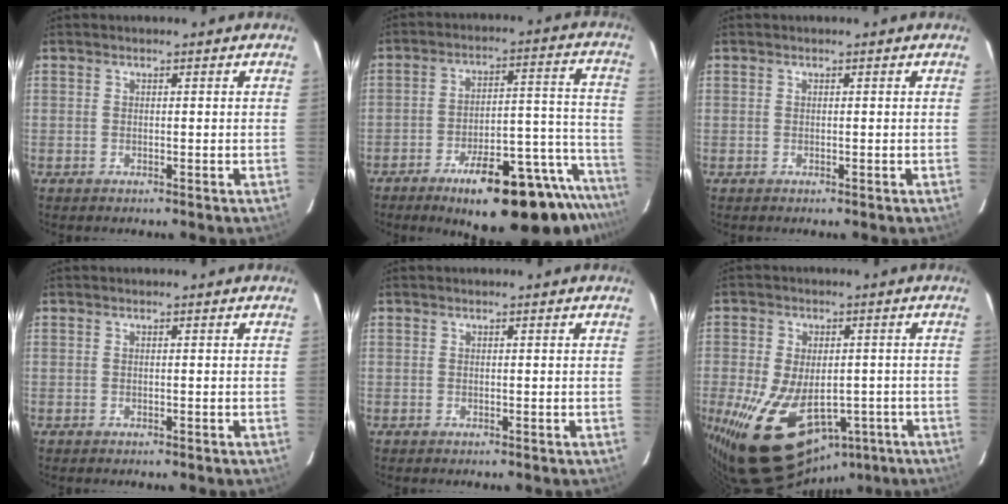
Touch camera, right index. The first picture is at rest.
{"total": 23.3, "force": [-18.2, 5.0, 13.7], "torque": [-0.172, 0.000, -0.251]}
{"total": 0.0}
{"total": 0.0}
{"total": 0.0}
{"total": 19.7, "force": [-8.2, 11.8, 13.4], "torque": [-0.288, -0.030, -0.110]}